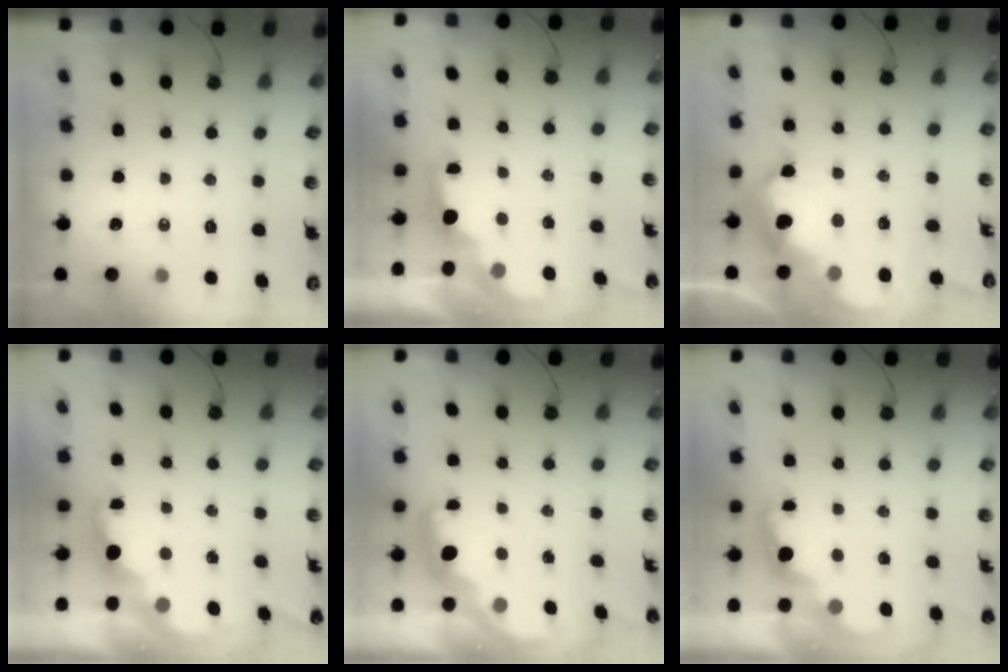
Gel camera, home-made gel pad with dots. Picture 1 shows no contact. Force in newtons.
{"total": 2.4, "press": 2.3, "slide": 0.8}
{"total": 13.0, "press": 12.9, "slide": 1.2}
{"total": 3.0, "press": 2.9, "slide": 0.5}
{"total": 2.6, "press": 2.6, "slide": 0.5}
{"total": 2.3, "press": 2.3, "slide": 0.5}